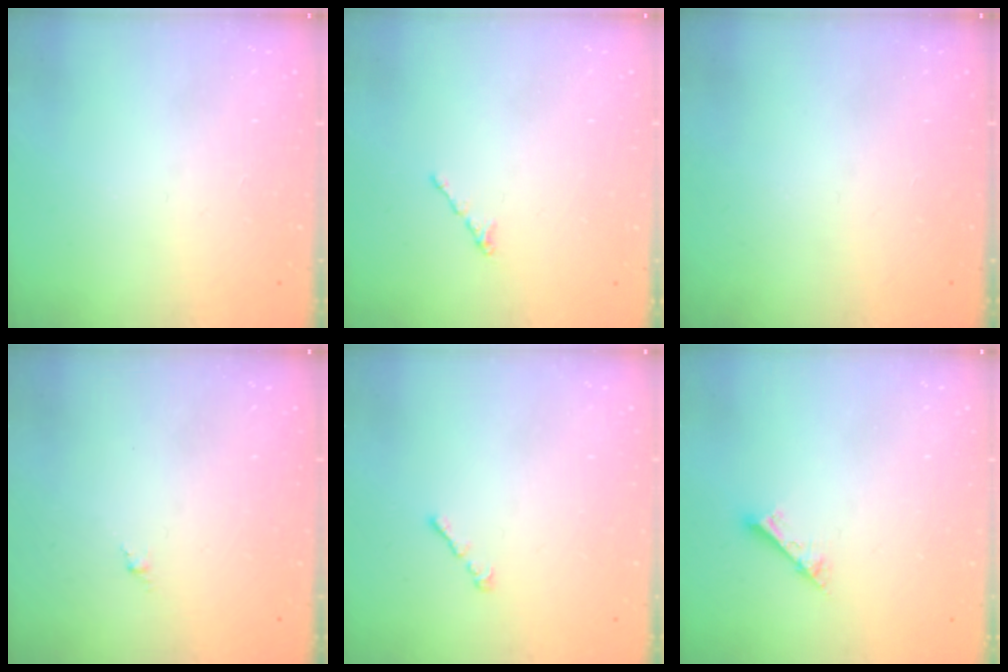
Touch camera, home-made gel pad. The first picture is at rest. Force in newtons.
{"total": 0.5, "press": 0.4, "slide": 0.3}
{"total": 0.0}
{"total": 0.0}
{"total": 1.0, "press": 0.9, "slide": 0.5}
{"total": 2.6, "press": 2.6, "slide": 0.2}